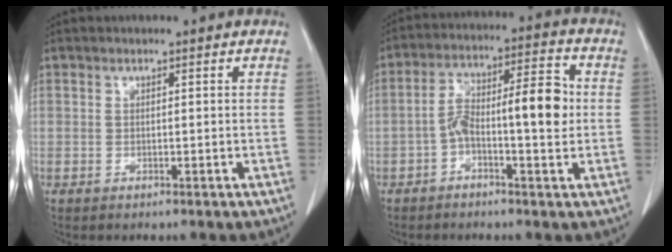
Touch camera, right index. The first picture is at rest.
{"total": 10.1, "force": [-1.1, 2.4, 9.8], "torque": [-0.165, 0.038, -0.018]}